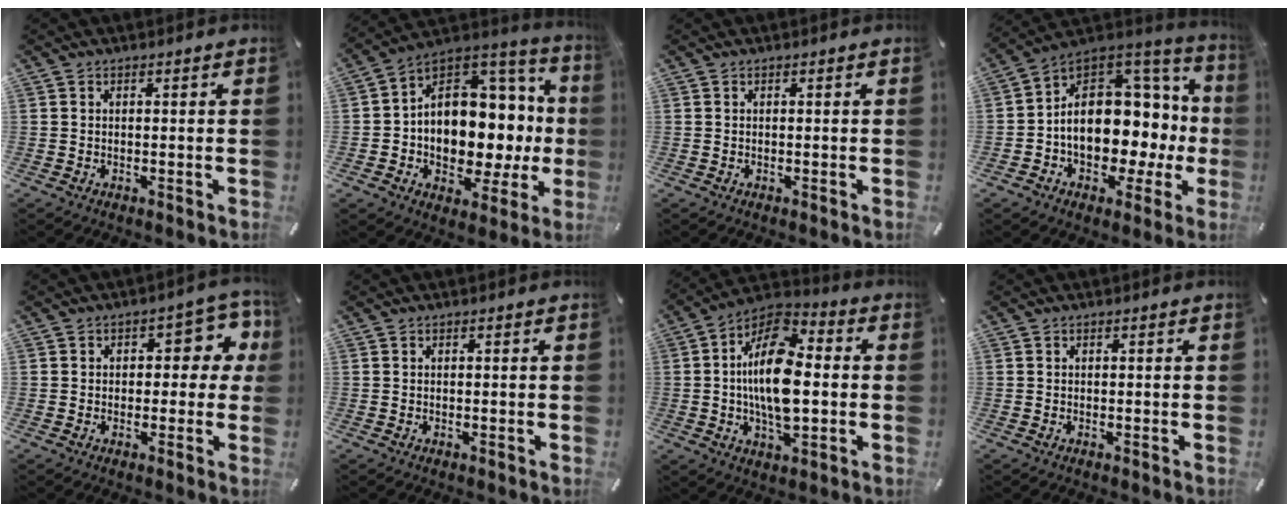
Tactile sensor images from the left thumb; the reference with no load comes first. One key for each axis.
{"total": 13.2, "fx": -0.1, "fy": 10.7, "fz": 7.8, "tx": -0.104, "ty": -0.029, "tz": 0.002}
{"total": 0.0}
{"total": 16.0, "fx": -0.6, "fy": 11.7, "fz": 10.9, "tx": -0.166, "ty": -0.028, "tz": -0.005}
{"total": 8.5, "fx": 1.6, "fy": 5.5, "fz": 6.3, "tx": -0.073, "ty": -0.004, "tz": 0.022}
{"total": 0.0}
{"total": 16.9, "fx": -0.4, "fy": 9.1, "fz": 14.2, "tx": -0.281, "ty": -0.001, "tz": -0.011}
{"total": 0.0}